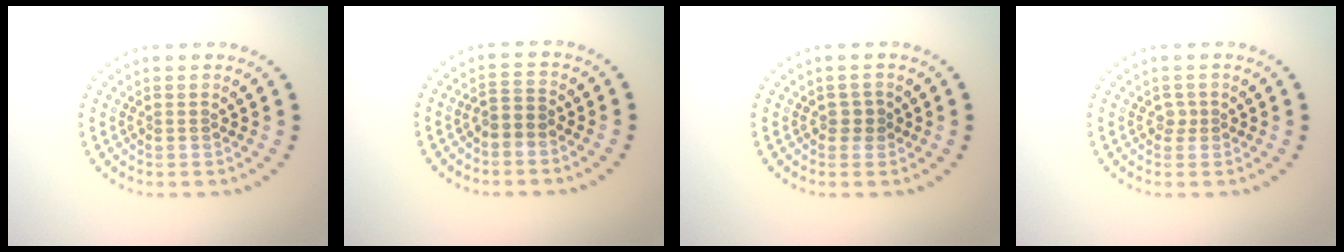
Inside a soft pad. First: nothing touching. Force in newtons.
{"total": 1.7, "press": 1.3, "slide": 1.1}
{"total": 1.2, "press": 1.2, "slide": 0.4}
{"total": 0.9, "press": 0.7, "slide": 0.6}